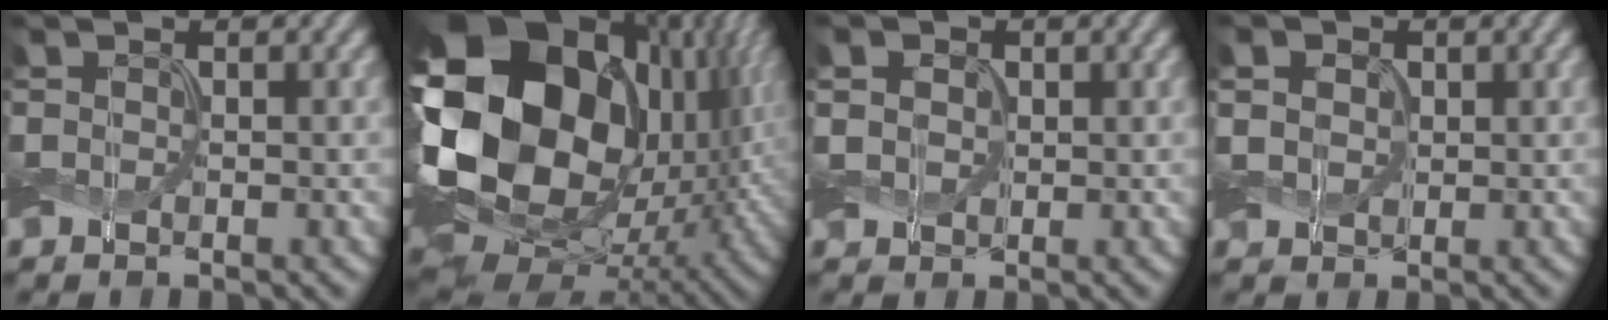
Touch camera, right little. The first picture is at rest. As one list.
[{"total": 22.6, "force": [3.5, 16.0, 15.6], "torque": [-0.328, -0.008, 0.065]}, {"total": 2.4, "force": [0.5, 2.0, 1.2], "torque": [-0.034, 0.007, 0.004]}, {"total": 3.2, "force": [0.9, 2.5, 1.7], "torque": [-0.046, 0.010, 0.009]}]